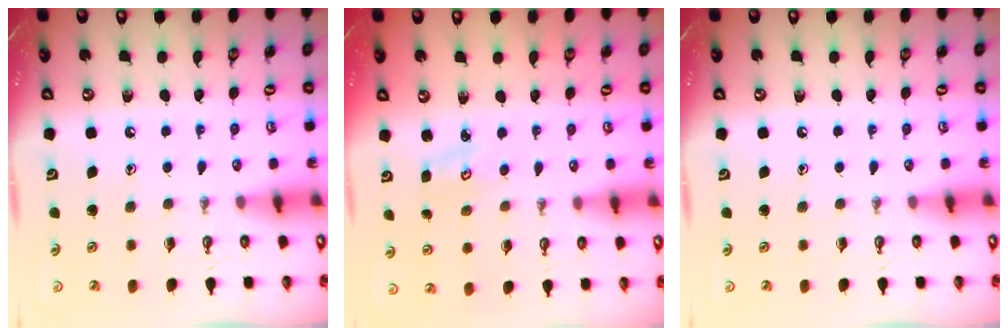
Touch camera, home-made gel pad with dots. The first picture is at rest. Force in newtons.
{"total": 2.3, "press": 2.3, "slide": 0.4}
{"total": 0.0}